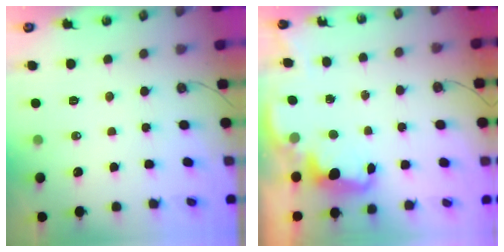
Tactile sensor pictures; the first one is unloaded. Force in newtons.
{"total": 2.4, "press": 2.4, "slide": 0.5}